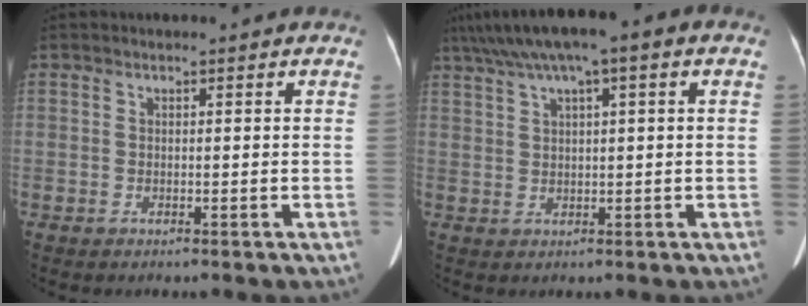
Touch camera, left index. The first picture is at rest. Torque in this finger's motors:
{"motor_torque": [1.00, -1.14, 0.24, 0.14]}